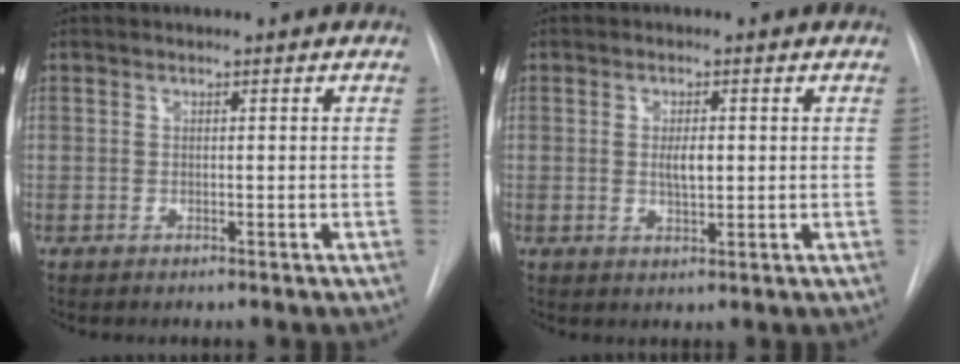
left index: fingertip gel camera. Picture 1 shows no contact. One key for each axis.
{"total": 3.2, "fx": 0.2, "fy": 0.8, "fz": 3.1, "tx": -0.056, "ty": -0.007, "tz": 0.003}